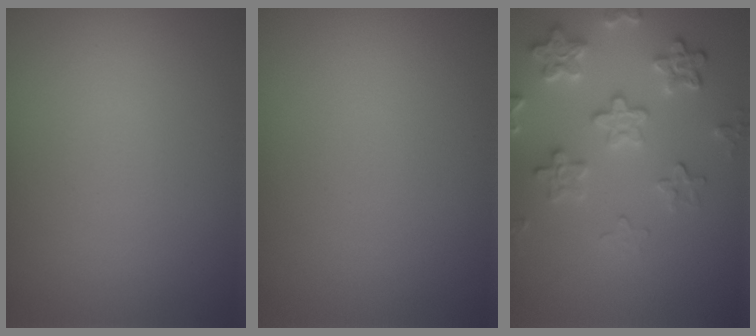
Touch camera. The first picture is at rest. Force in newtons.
{"total": 0.0}
{"total": 4.8, "press": 4.1, "slide": 2.5}